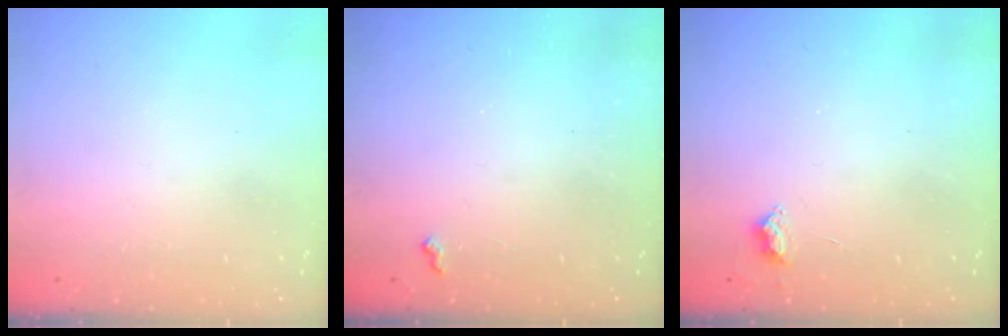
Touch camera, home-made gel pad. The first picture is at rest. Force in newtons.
{"total": 5.0, "press": 5.0, "slide": 0.7}
{"total": 3.9, "press": 3.9, "slide": 0.5}